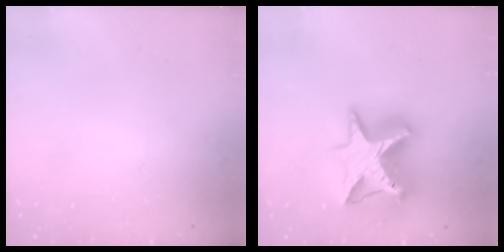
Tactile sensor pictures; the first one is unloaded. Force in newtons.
{"total": 19.1, "press": 19.0, "slide": 1.5}